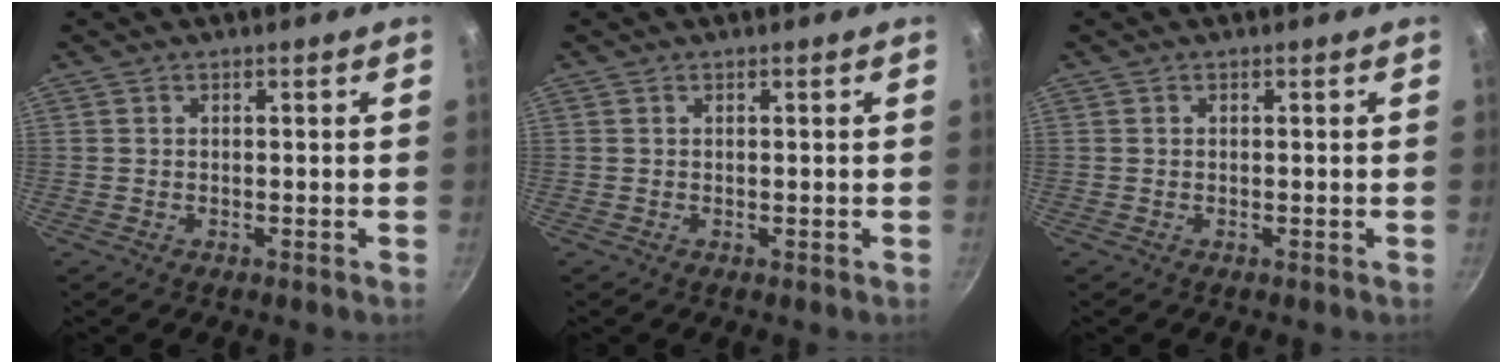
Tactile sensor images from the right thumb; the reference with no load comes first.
{"total": 0.0}
{"total": 0.0}